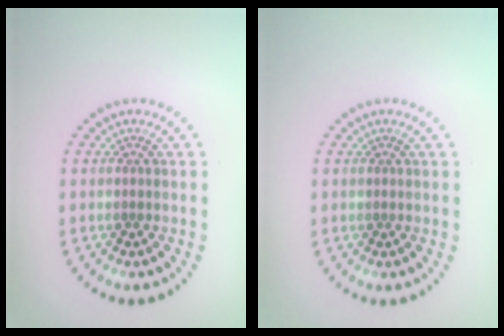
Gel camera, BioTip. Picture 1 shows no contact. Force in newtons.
{"total": 0.0}